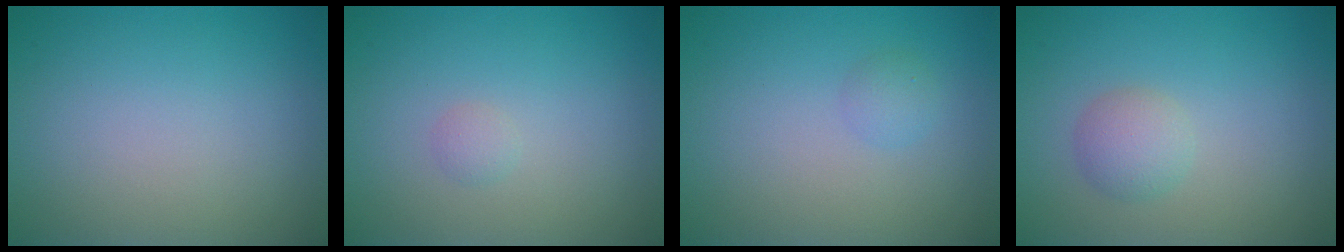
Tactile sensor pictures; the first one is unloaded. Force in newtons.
{"total": 0.7, "press": 0.7, "slide": 0.1}
{"total": 1.0, "press": 1.0, "slide": 0.0}
{"total": 2.0, "press": 2.0, "slide": 0.1}